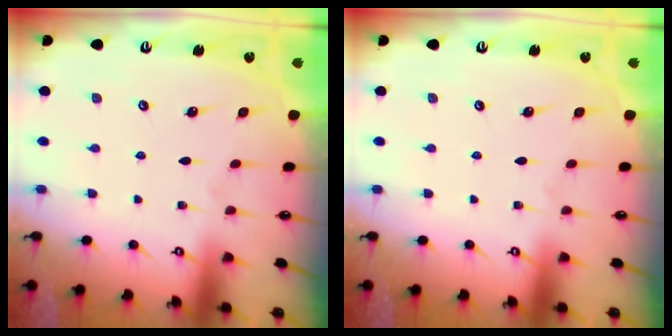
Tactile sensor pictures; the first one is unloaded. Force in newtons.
{"total": 0.0}